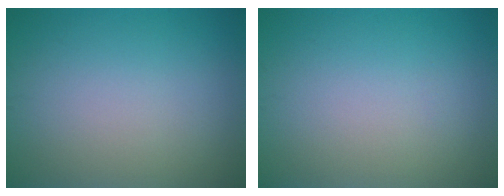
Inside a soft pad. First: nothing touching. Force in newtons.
{"total": 0.0}